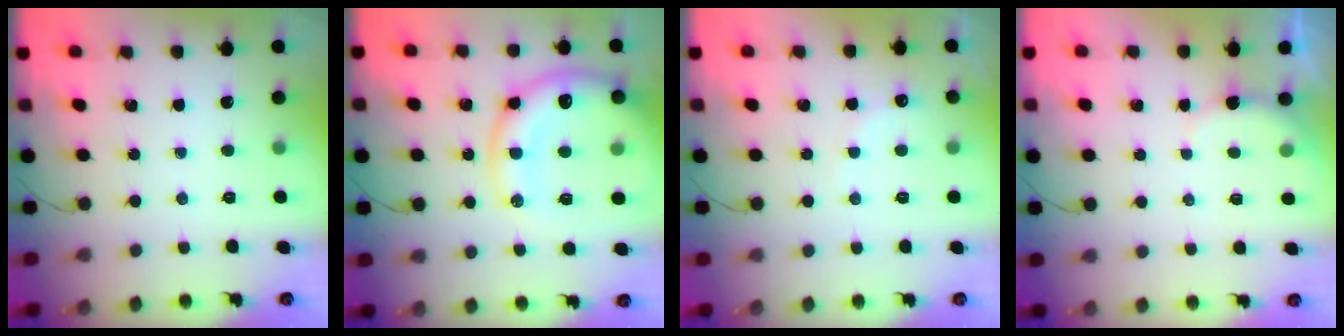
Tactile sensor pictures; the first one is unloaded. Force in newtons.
{"total": 17.6, "press": 17.2, "slide": 3.9}
{"total": 6.3, "press": 6.3, "slide": 0.9}
{"total": 2.3, "press": 2.2, "slide": 0.6}